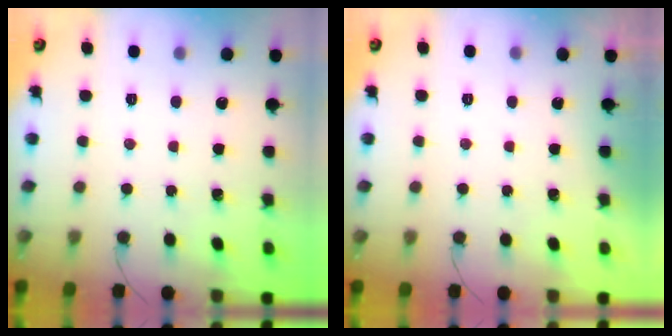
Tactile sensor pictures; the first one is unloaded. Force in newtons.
{"total": 0.0}